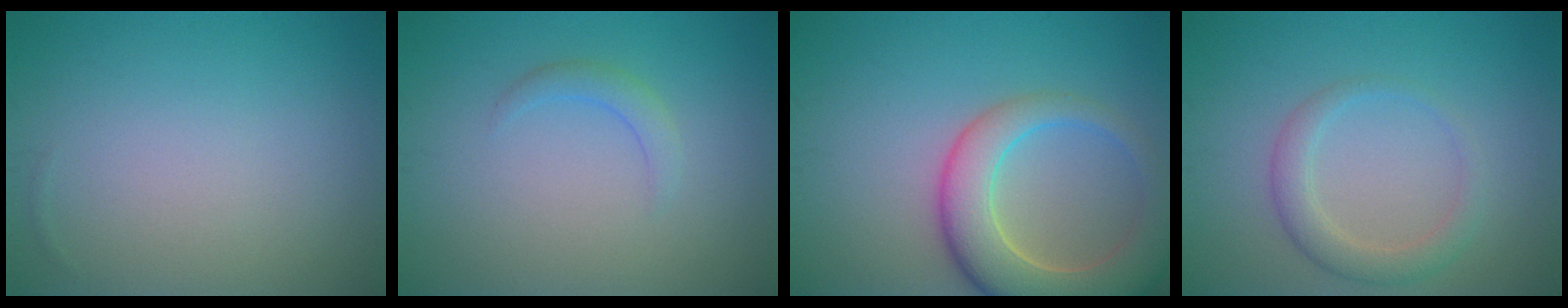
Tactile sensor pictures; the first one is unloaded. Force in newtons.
{"total": 1.4, "press": 1.4, "slide": 0.0}
{"total": 7.8, "press": 7.8, "slide": 0.8}
{"total": 2.6, "press": 2.6, "slide": 0.4}